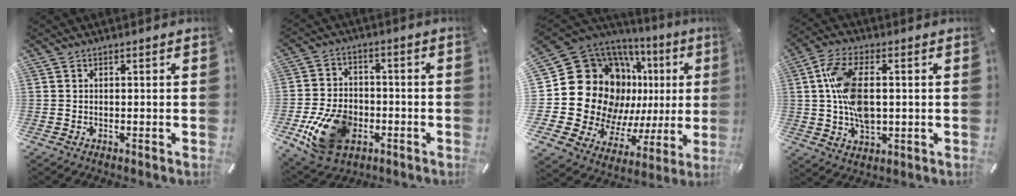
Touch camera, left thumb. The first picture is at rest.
{"total": 14.9, "force": [-5.1, 10.5, 9.2], "torque": [-0.193, 0.022, -0.089]}
{"total": 28.9, "force": [5.9, 21.2, 18.7], "torque": [-0.295, -0.081, 0.166]}
{"total": 12.1, "force": [0.9, 6.7, 10.1], "torque": [-0.223, 0.004, 0.015]}